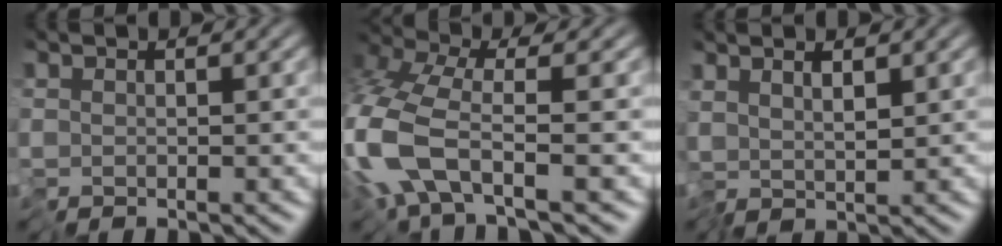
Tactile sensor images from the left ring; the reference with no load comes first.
{"total": 6.9, "force": [-3.2, 2.6, 5.5], "torque": [-0.137, 0.003, -0.080]}
{"total": 2.2, "force": [1.1, 0.7, 1.8], "torque": [-0.038, 0.005, 0.022]}